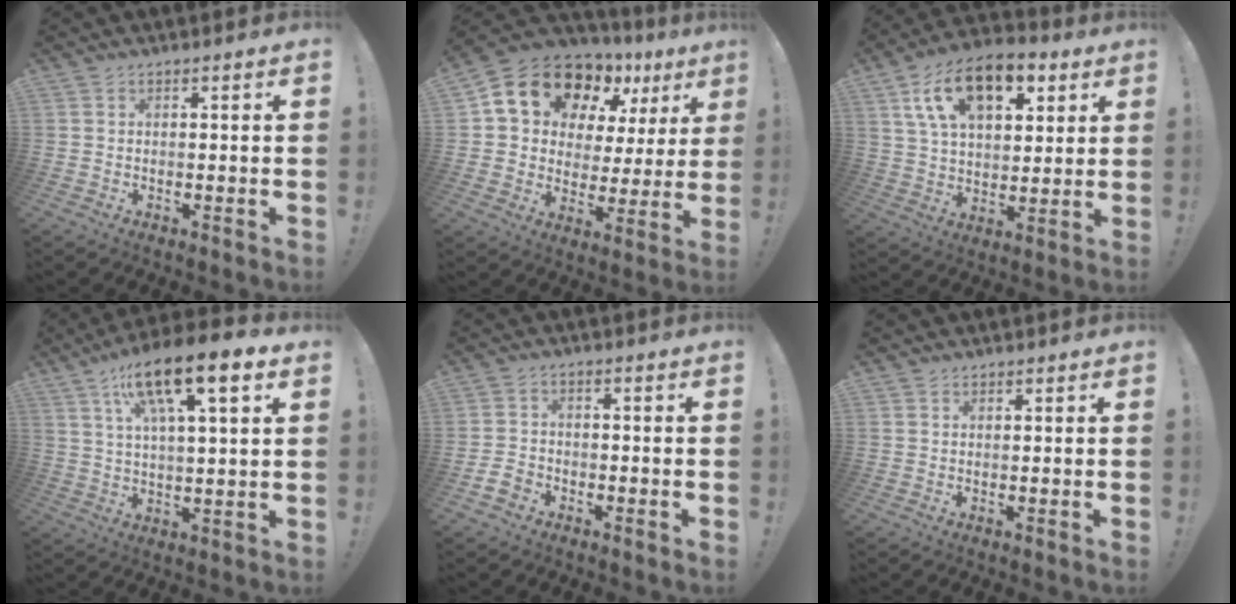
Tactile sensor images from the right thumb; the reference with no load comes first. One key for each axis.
{"total": 16.4, "fx": 10.5, "fy": 10.1, "fz": 7.6, "tx": -0.124, "ty": -0.064, "tz": 0.198}
{"total": 17.9, "fx": 8.9, "fy": 10.3, "fz": 11.6, "tx": -0.192, "ty": -0.029, "tz": 0.160}
{"total": 15.0, "fx": 7.7, "fy": 4.0, "fz": 12.3, "tx": -0.193, "ty": -0.033, "tz": 0.120}
{"total": 4.6, "fx": -3.0, "fy": 2.9, "fz": 2.1, "tx": -0.052, "ty": 0.009, "tz": -0.056}
{"total": 0.6, "fx": 0.5, "fy": 0.3, "fz": 0.0, "tx": 0.003, "ty": -0.002, "tz": 0.010}